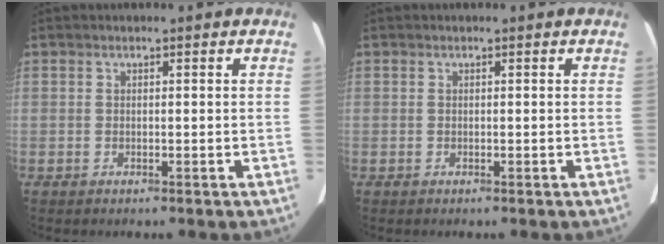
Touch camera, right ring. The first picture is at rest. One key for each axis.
{"total": 0.0}